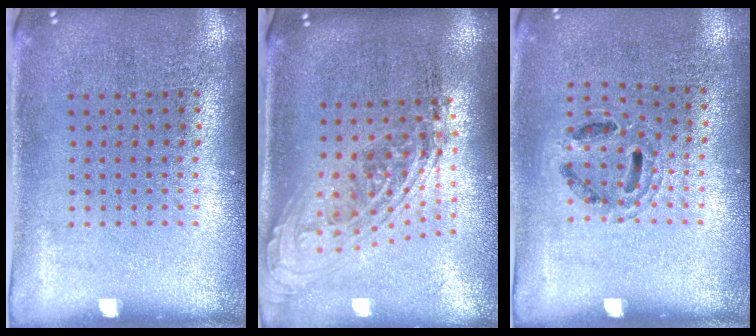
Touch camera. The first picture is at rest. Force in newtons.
{"total": 2.1, "press": 1.5, "slide": 1.5}
{"total": 0.8, "press": 0.8, "slide": 0.2}